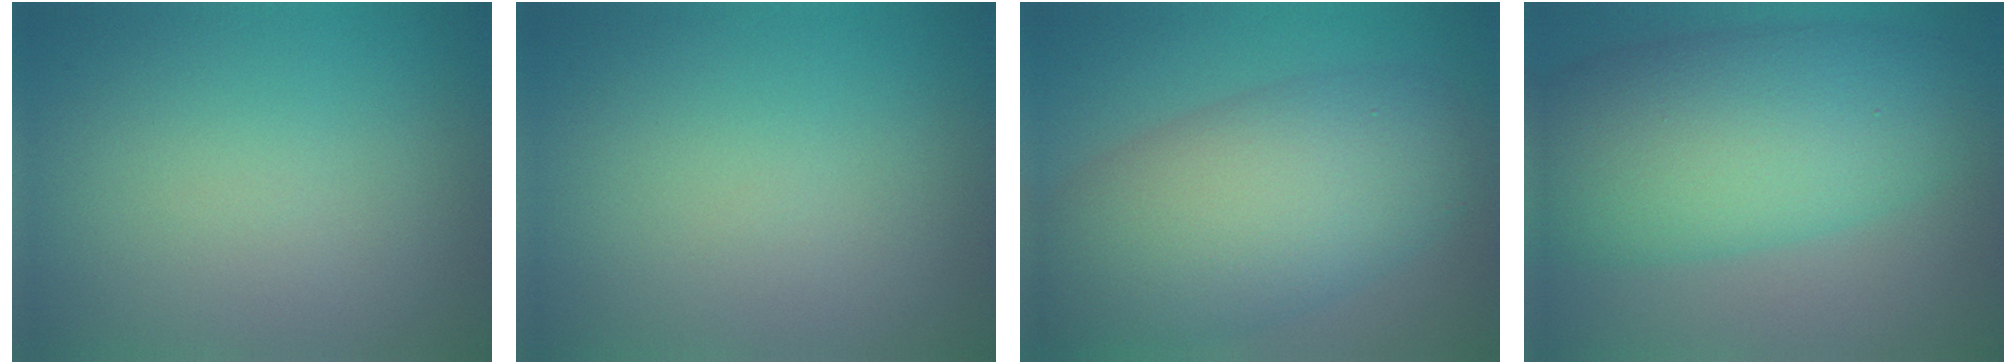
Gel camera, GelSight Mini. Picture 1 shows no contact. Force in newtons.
{"total": 0.0}
{"total": 10.0, "press": 10.0, "slide": 0.6}
{"total": 10.0, "press": 10.0, "slide": 0.3}